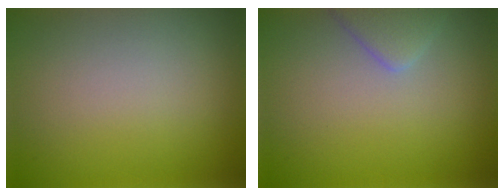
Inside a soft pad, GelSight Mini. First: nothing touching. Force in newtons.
{"total": 2.0, "press": 2.0, "slide": 0.1}